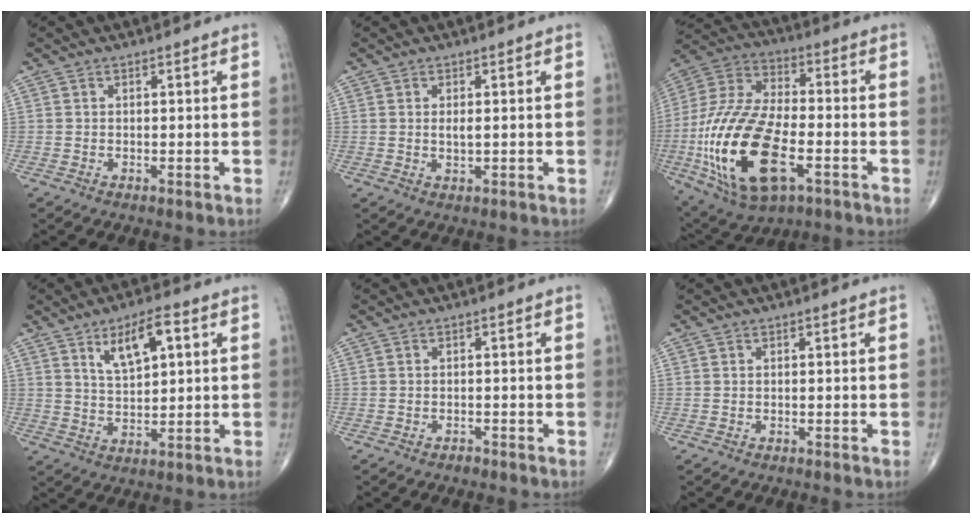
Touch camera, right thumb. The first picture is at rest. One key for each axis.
{"total": 1.8, "fx": 0.3, "fy": 0.7, "fz": 1.6, "tx": -0.030, "ty": -0.004, "tz": 0.008}
{"total": 25.8, "fx": -7.3, "fy": 12.5, "fz": 21.3, "tx": -0.460, "ty": 0.005, "tz": -0.122}
{"total": 8.5, "fx": 3.6, "fy": 3.4, "fz": 6.9, "tx": -0.103, "ty": -0.012, "tz": 0.063}
{"total": 0.8, "fx": -0.6, "fy": 0.4, "fz": 0.2, "tx": -0.002, "ty": 0.002, "tz": -0.013}
{"total": 0.0}